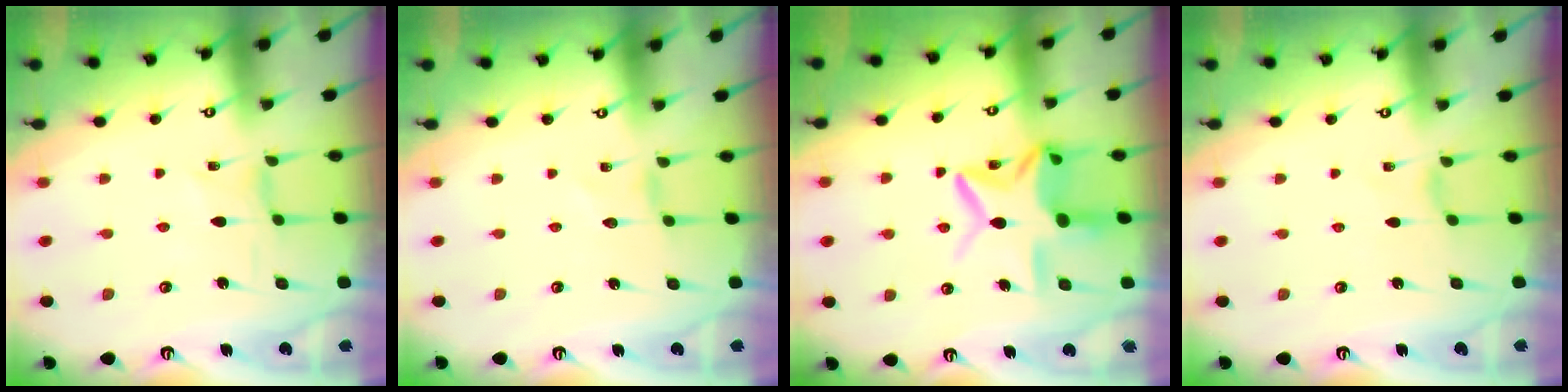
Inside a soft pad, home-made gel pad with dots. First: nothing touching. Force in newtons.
{"total": 0.0}
{"total": 12.5, "press": 12.4, "slide": 1.0}
{"total": 0.0}